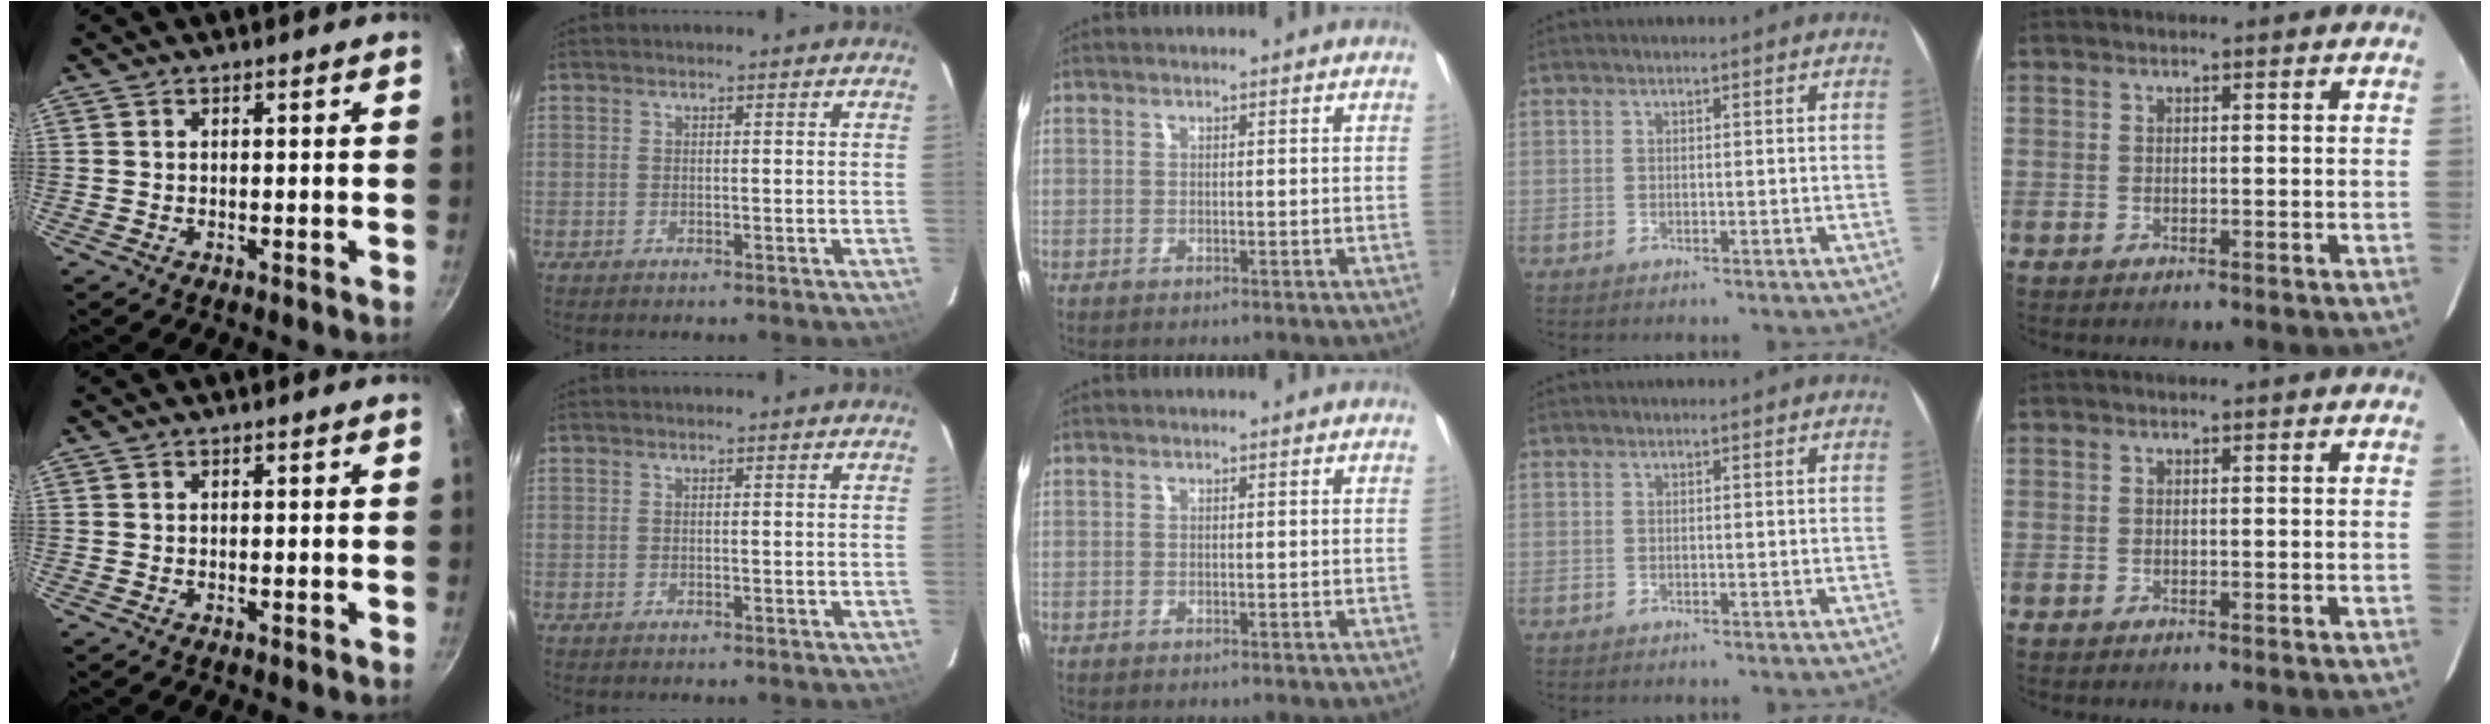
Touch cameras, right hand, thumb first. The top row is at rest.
{}